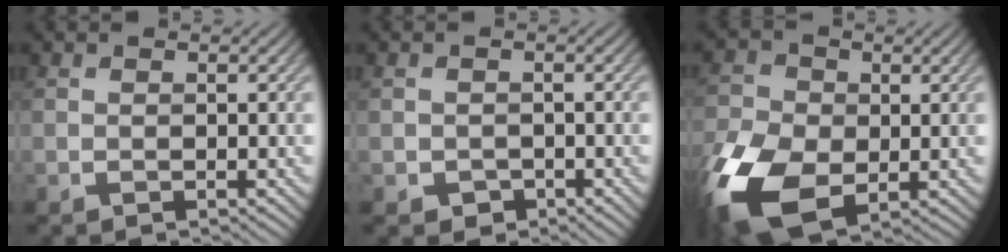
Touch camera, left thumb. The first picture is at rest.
{"total": 1.9, "force": [-0.9, 1.6, 0.5], "torque": [-0.006, -0.009, -0.018]}
{"total": 12.6, "force": [-4.3, 8.0, 8.8], "torque": [-0.229, -0.034, -0.081]}